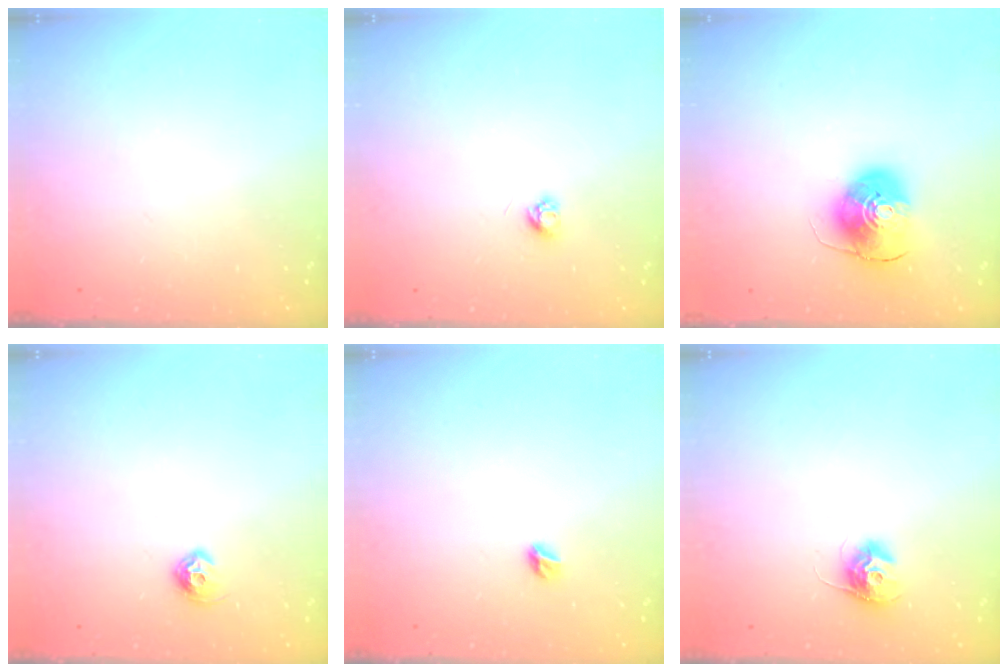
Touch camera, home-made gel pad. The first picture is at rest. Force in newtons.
{"total": 3.7, "press": 3.7, "slide": 0.3}
{"total": 9.3, "press": 9.3, "slide": 1.1}
{"total": 6.9, "press": 6.8, "slide": 1.0}
{"total": 5.1, "press": 5.1, "slide": 0.5}
{"total": 10.3, "press": 10.3, "slide": 0.5}